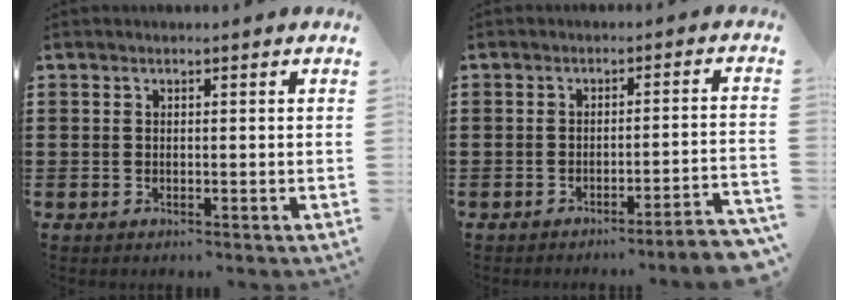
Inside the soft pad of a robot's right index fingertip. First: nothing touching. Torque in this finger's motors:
{"motor_torque": [1.52, -0.62, 0.26, 0.01]}